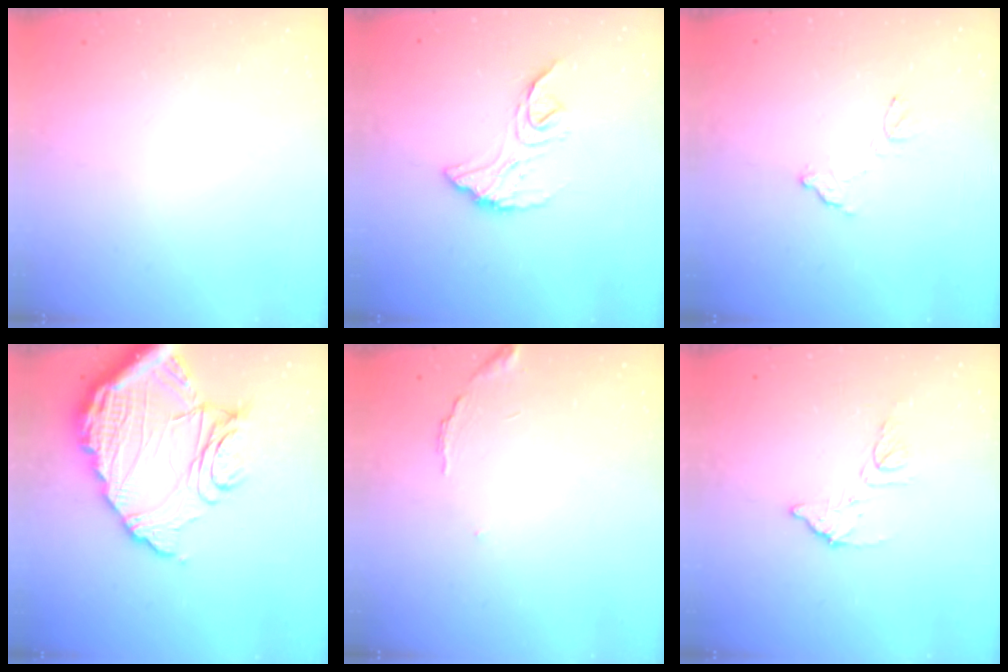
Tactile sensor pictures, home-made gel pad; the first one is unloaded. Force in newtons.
{"total": 12.1, "press": 12.1, "slide": 0.7}
{"total": 8.8, "press": 8.8, "slide": 0.5}
{"total": 21.0, "press": 20.9, "slide": 2.2}
{"total": 8.1, "press": 8.1, "slide": 0.4}
{"total": 8.9, "press": 8.9, "slide": 0.5}